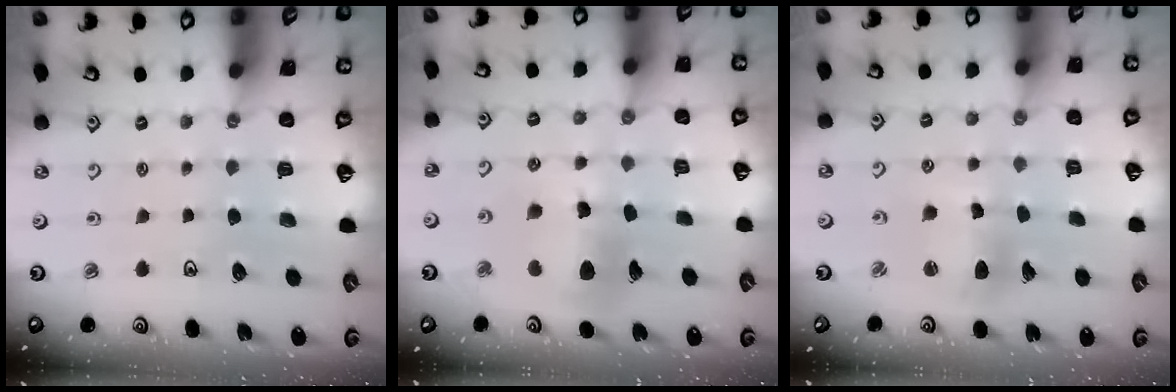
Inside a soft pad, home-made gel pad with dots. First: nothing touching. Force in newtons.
{"total": 12.1, "press": 12.0, "slide": 1.5}
{"total": 9.7, "press": 9.6, "slide": 1.2}